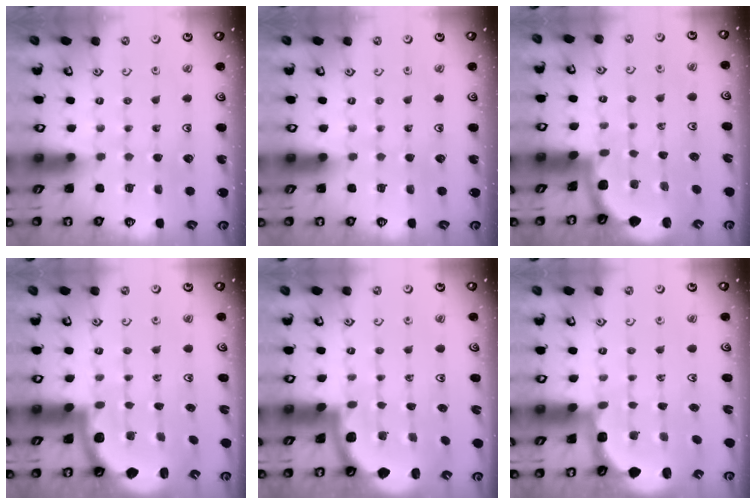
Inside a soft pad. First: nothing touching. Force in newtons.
{"total": 0.0}
{"total": 1.8, "press": 1.7, "slide": 0.0}
{"total": 2.0, "press": 1.9, "slide": 0.5}
{"total": 1.6, "press": 1.6, "slide": 0.1}
{"total": 3.0, "press": 2.0, "slide": 2.2}